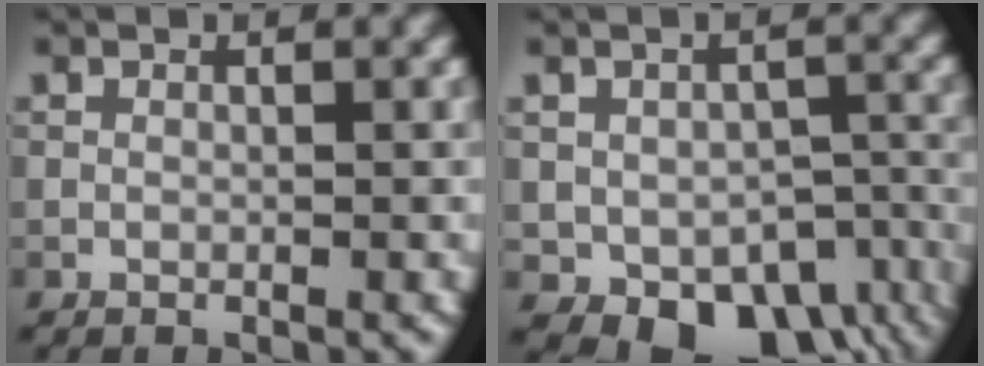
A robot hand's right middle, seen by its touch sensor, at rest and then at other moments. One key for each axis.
{"total": 8.4, "fx": -4.0, "fy": 5.4, "fz": 5.0, "tx": -0.068, "ty": -0.030, "tz": -0.042}